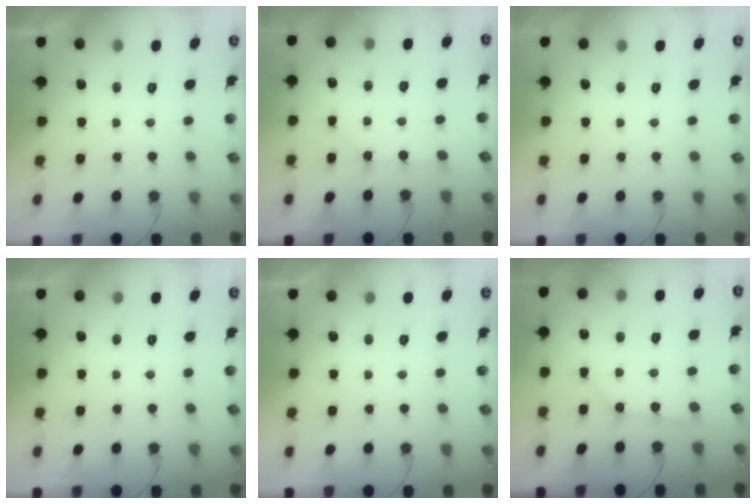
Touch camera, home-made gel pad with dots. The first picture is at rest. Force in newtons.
{"total": 0.9, "press": 0.9, "slide": 0.1}
{"total": 0.0}
{"total": 0.0}
{"total": 0.0}
{"total": 2.5, "press": 2.5, "slide": 0.3}